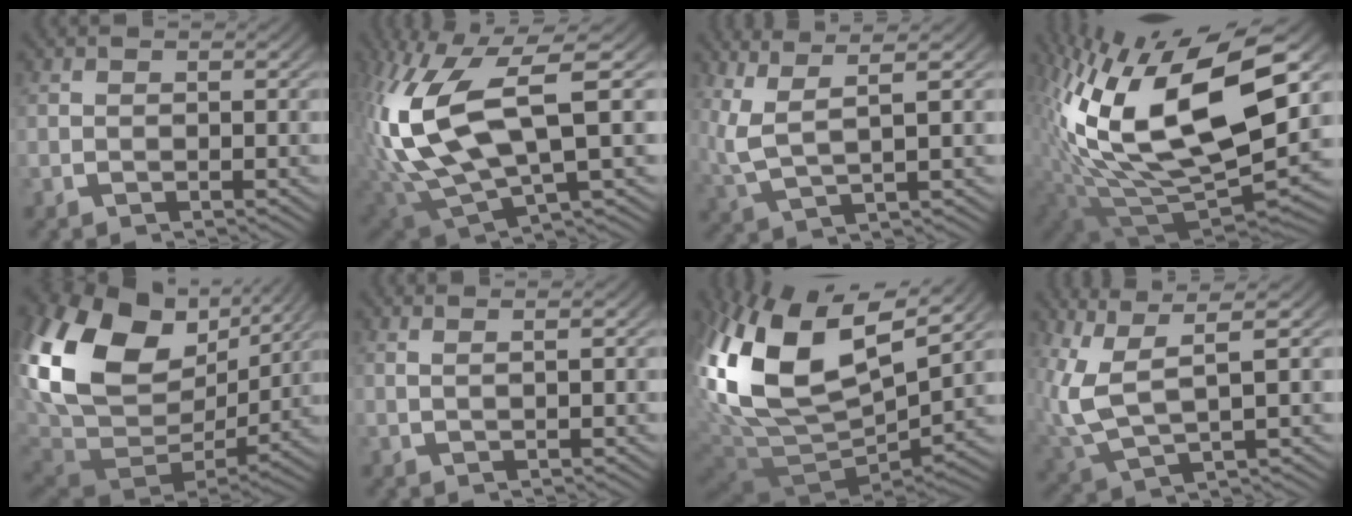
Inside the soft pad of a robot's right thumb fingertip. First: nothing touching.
{"total": 14.9, "force": [-0.8, 8.9, 11.9], "torque": [-0.287, -0.048, 0.012]}
{"total": 7.3, "force": [2.6, 3.7, 5.8], "torque": [-0.126, -0.004, 0.051]}
{"total": 20.4, "force": [0.1, 11.8, 16.6], "torque": [-0.347, -0.059, 0.035]}
{"total": 19.0, "force": [2.2, 13.1, 13.6], "torque": [-0.318, -0.062, 0.058]}
{"total": 1.3, "force": [0.8, -0.2, 0.9], "torque": [-0.016, 0.001, 0.019]}
{"total": 18.3, "force": [1.6, 10.7, 14.8], "torque": [-0.349, -0.059, 0.062]}
{"total": 8.9, "force": [1.7, 5.5, 6.9], "torque": [-0.163, -0.016, 0.041]}